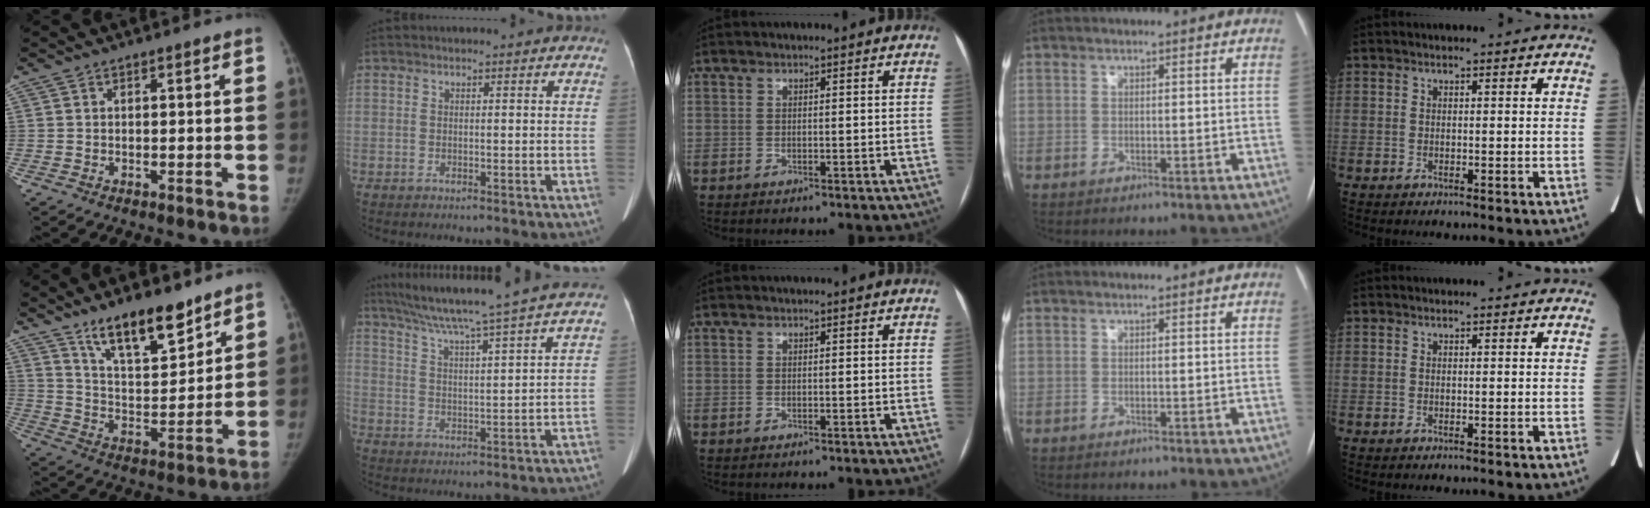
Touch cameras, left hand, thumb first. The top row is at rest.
{"thumb": {"total": 14.4, "force": [10.6, 4.8, 8.5], "torque": [-0.110, -0.075, 0.190]}, "index": {"total": 16.9, "force": [14.4, -2.0, 8.7], "torque": [-0.153, -0.003, 0.210]}}